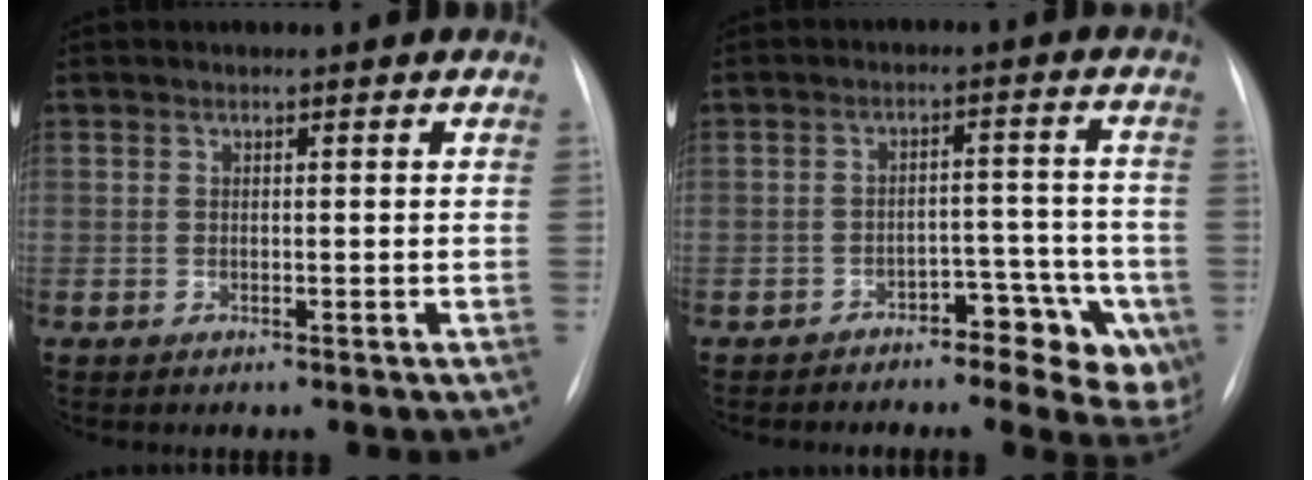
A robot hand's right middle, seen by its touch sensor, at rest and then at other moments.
{"total": 9.2, "force": [-5.5, 4.6, 5.8], "torque": [-0.043, 0.024, -0.078]}